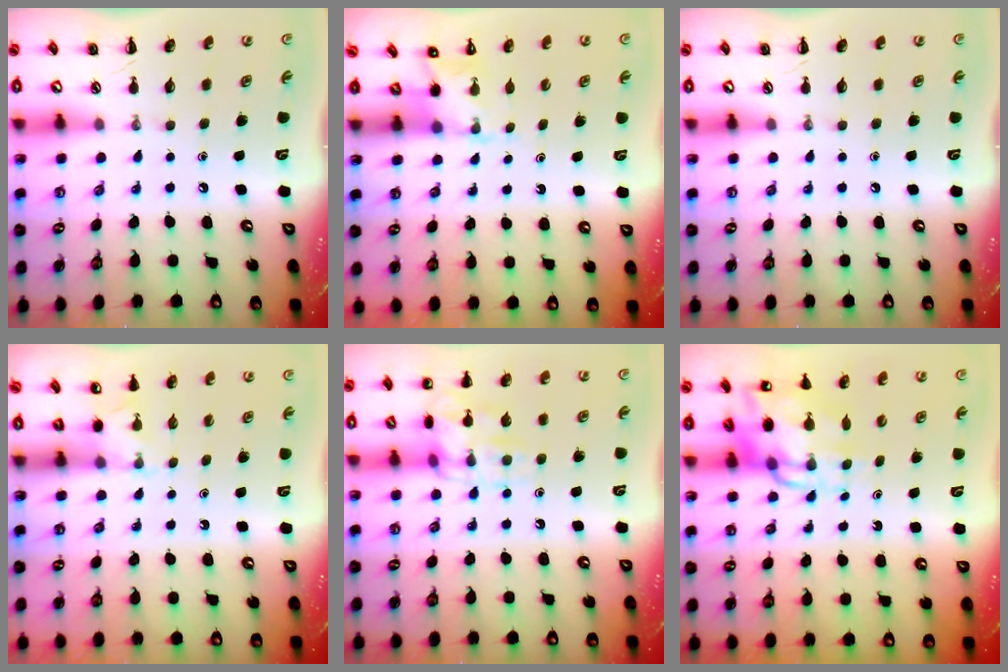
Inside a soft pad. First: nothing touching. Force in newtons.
{"total": 3.0, "press": 2.8, "slide": 1.0}
{"total": 0.0}
{"total": 2.6, "press": 2.4, "slide": 1.0}
{"total": 12.8, "press": 12.8, "slide": 0.3}
{"total": 11.3, "press": 10.8, "slide": 3.4}